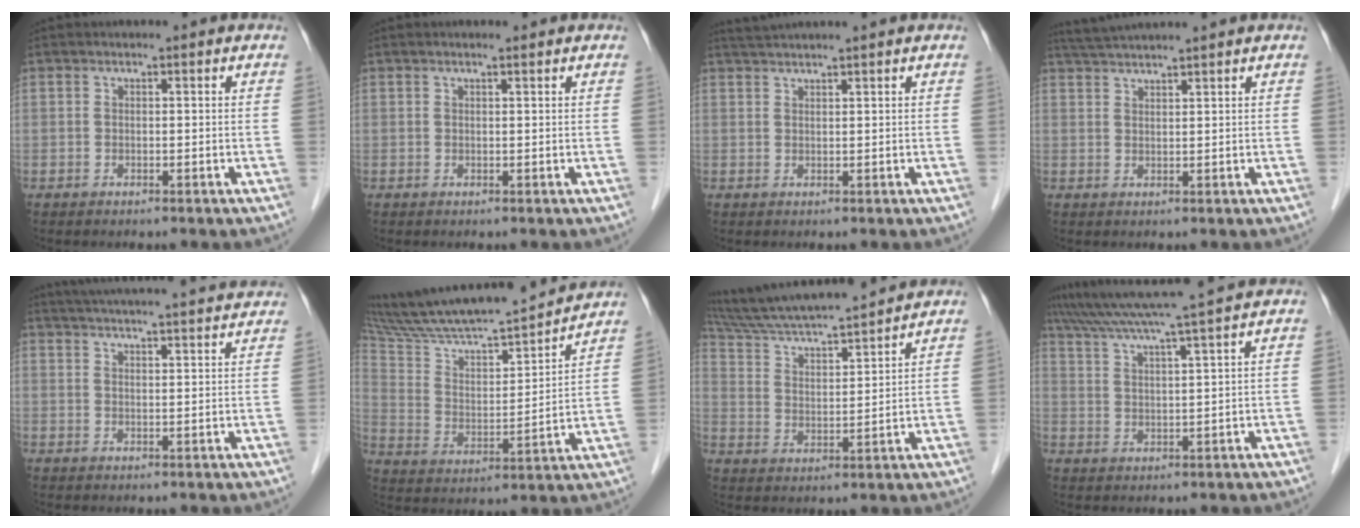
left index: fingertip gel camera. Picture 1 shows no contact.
{"total": 1.0, "force": [0.8, 0.1, 0.6], "torque": [-0.014, 0.008, 0.015]}
{"total": 4.5, "force": [4.0, -0.9, 1.9], "torque": [-0.025, 0.029, 0.069]}
{"total": 6.2, "force": [5.6, -1.1, 2.4], "torque": [-0.043, 0.031, 0.096]}
{"total": 21.2, "force": [19.8, 0.8, 7.6], "torque": [-0.124, 0.012, 0.261]}
{"total": 21.8, "force": [20.1, 1.1, 8.5], "torque": [-0.148, -0.005, 0.325]}
{"total": 16.7, "force": [15.3, 0.4, 6.7], "torque": [-0.126, 0.016, 0.257]}
{"total": 11.3, "force": [9.6, -2.1, 5.5], "torque": [-0.104, 0.008, 0.148]}